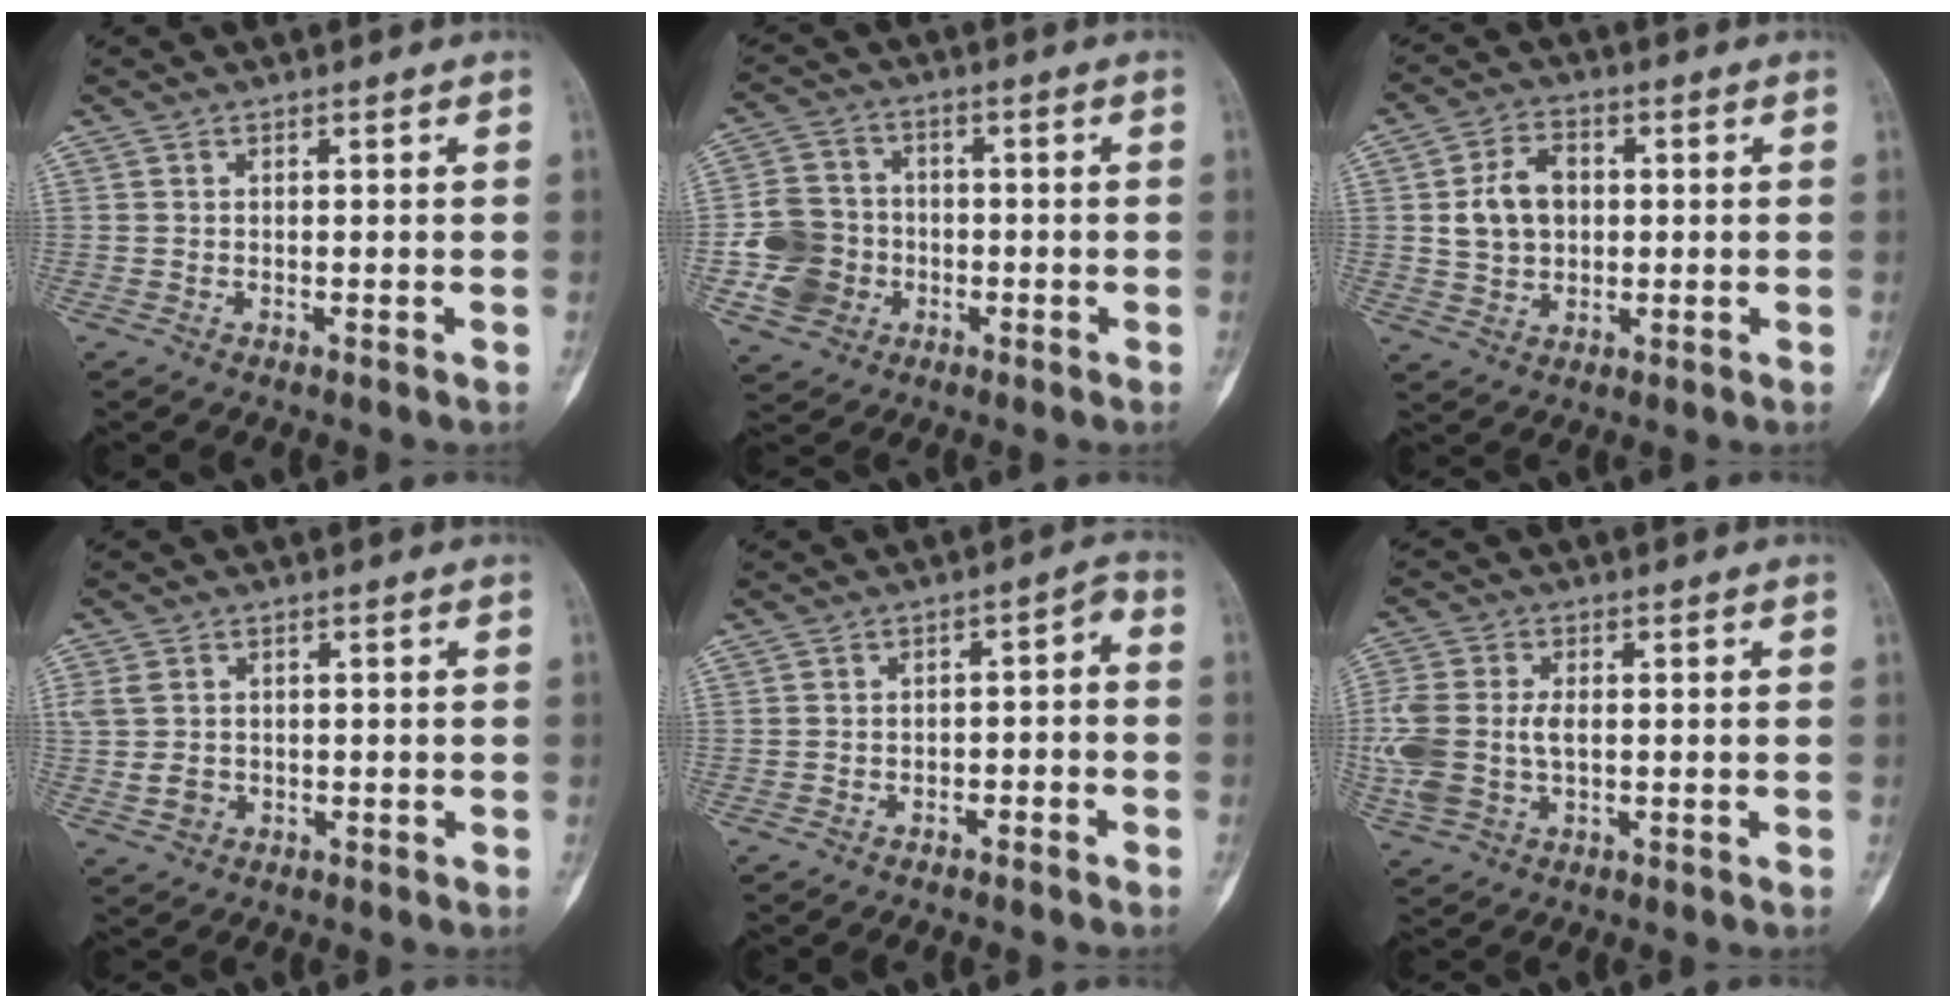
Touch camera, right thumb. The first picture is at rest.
{"total": 10.2, "force": [-2.5, 9.1, 4.0], "torque": [-0.056, 0.016, -0.048]}
{"total": 8.4, "force": [1.0, 6.3, 5.5], "torque": [-0.075, 0.007, 0.018]}
{"total": 4.7, "force": [0.0, 3.9, 2.7], "torque": [-0.050, 0.004, 0.007]}
{"total": 4.4, "force": [-2.6, 2.7, 2.4], "torque": [-0.031, 0.048, -0.038]}
{"total": 12.2, "force": [-0.7, 8.0, 9.2], "torque": [-0.240, 0.006, -0.008]}